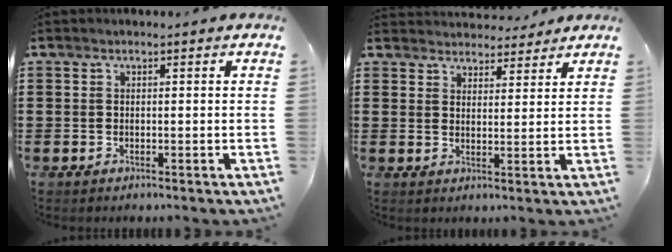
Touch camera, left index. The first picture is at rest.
{"total": 3.6, "force": [3.5, 1.0, 0.0], "torque": [-0.012, -0.009, 0.066]}